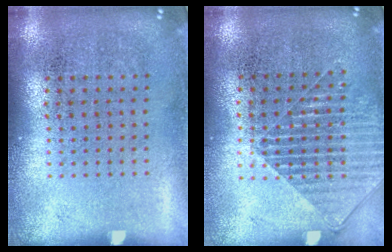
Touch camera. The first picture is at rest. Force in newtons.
{"total": 1.5, "press": 1.3, "slide": 0.8}